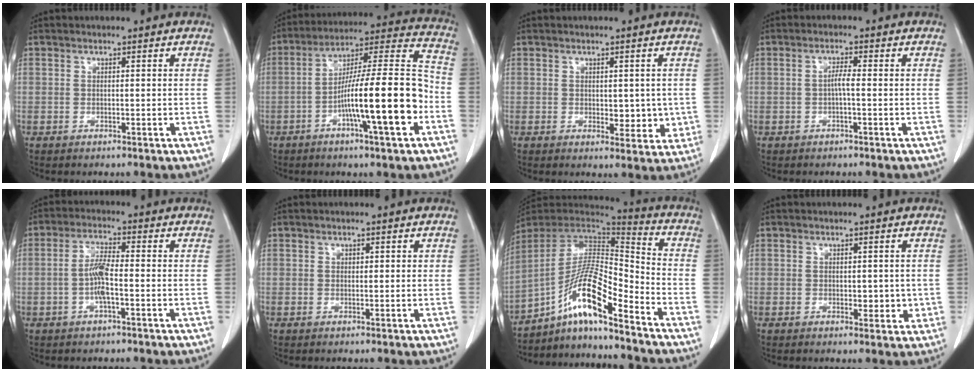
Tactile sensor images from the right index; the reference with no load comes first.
{"total": 17.9, "force": [-5.7, 1.2, 17.0], "torque": [-0.278, 0.009, -0.092]}
{"total": 4.5, "force": [0.0, 2.5, 3.7], "torque": [-0.036, -0.008, 0.007]}
{"total": 1.9, "force": [-0.3, 0.1, 1.8], "torque": [-0.034, 0.003, -0.006]}
{"total": 4.8, "force": [-1.1, 0.8, 4.7], "torque": [-0.098, 0.005, -0.024]}
{"total": 0.9, "force": [0.4, 0.5, 0.7], "torque": [-0.007, 0.000, 0.005]}
{"total": 14.0, "force": [-9.3, 1.2, 10.3], "torque": [-0.186, 0.016, -0.167]}
{"total": 3.0, "force": [-0.1, 1.8, 2.4], "torque": [-0.024, -0.003, 0.005]}